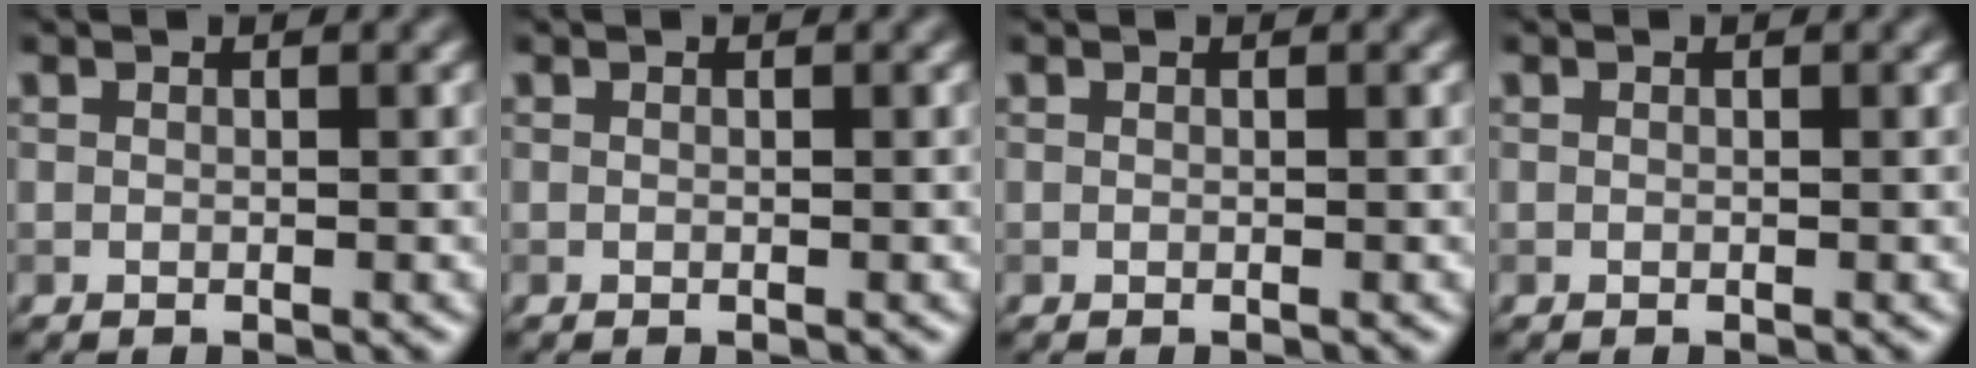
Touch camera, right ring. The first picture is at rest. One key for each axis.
{"total": 0.0}
{"total": 0.0}
{"total": 0.0}